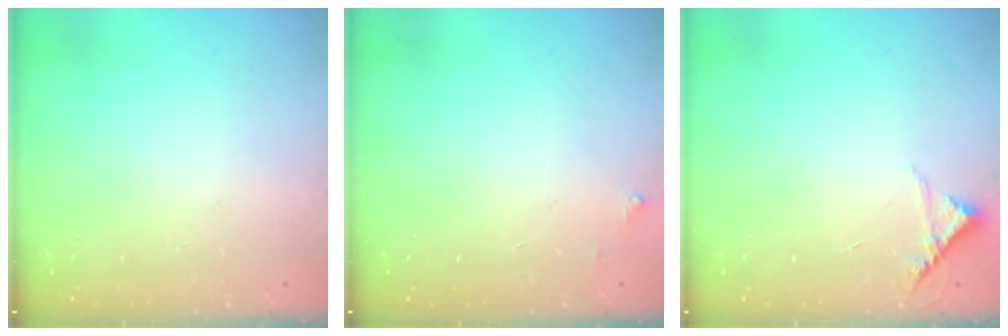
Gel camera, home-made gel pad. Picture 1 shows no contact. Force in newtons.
{"total": 2.5, "press": 2.5, "slide": 0.4}
{"total": 5.0, "press": 5.0, "slide": 0.4}